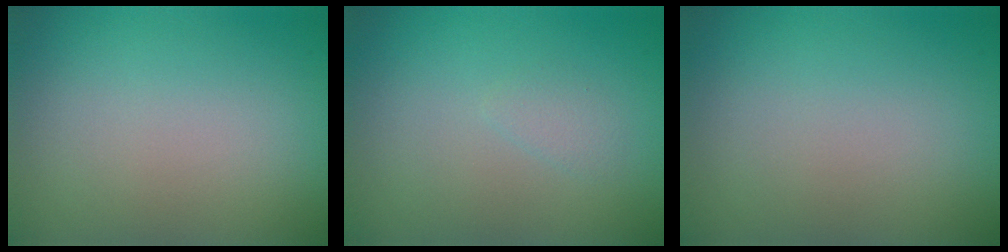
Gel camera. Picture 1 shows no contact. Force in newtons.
{"total": 0.8, "press": 0.8, "slide": 0.0}
{"total": 0.0}